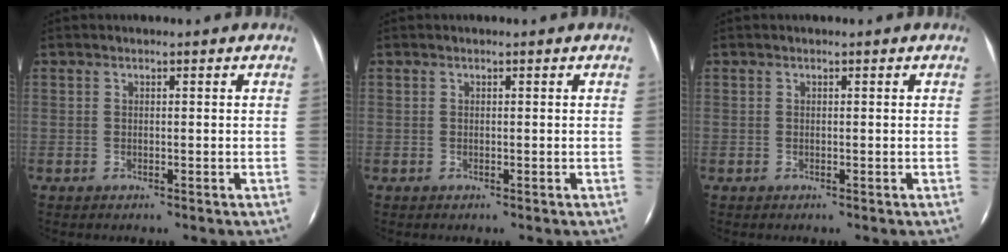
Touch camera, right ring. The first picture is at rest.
{"total": 0.0}
{"total": 0.0}